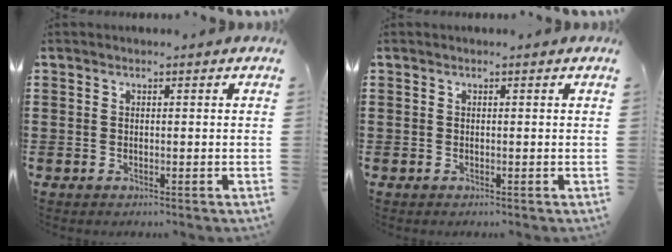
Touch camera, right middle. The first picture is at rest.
{"total": 0.0}